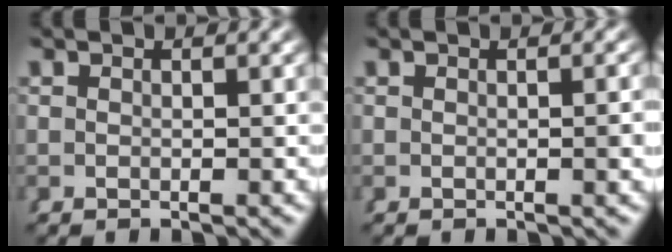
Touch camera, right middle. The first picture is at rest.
{"total": 1.0, "force": [-0.2, -0.1, 0.9], "torque": [-0.012, 0.005, -0.005]}